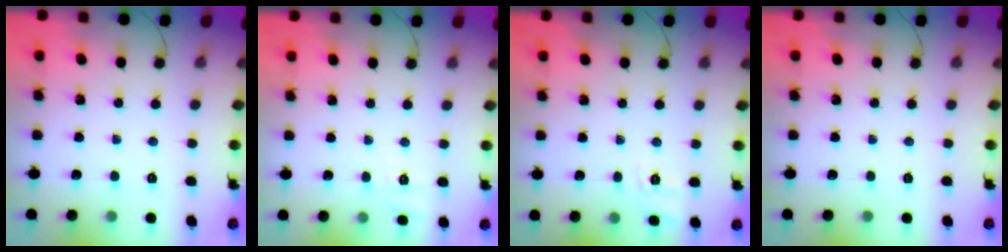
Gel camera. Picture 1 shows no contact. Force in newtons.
{"total": 3.7, "press": 3.1, "slide": 2.0}
{"total": 2.2, "press": 0.8, "slide": 2.0}
{"total": 0.0}